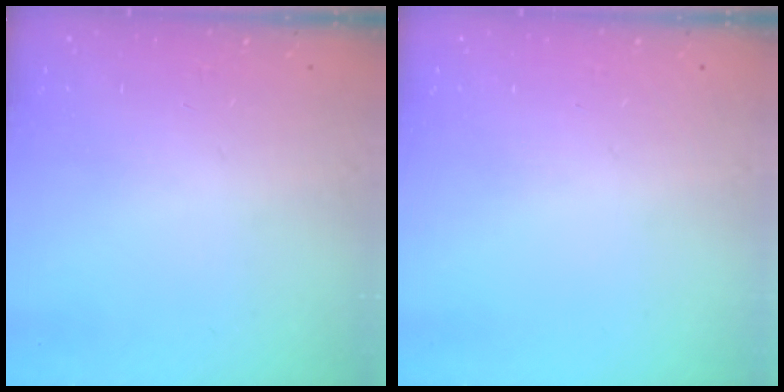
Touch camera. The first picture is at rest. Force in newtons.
{"total": 0.0}